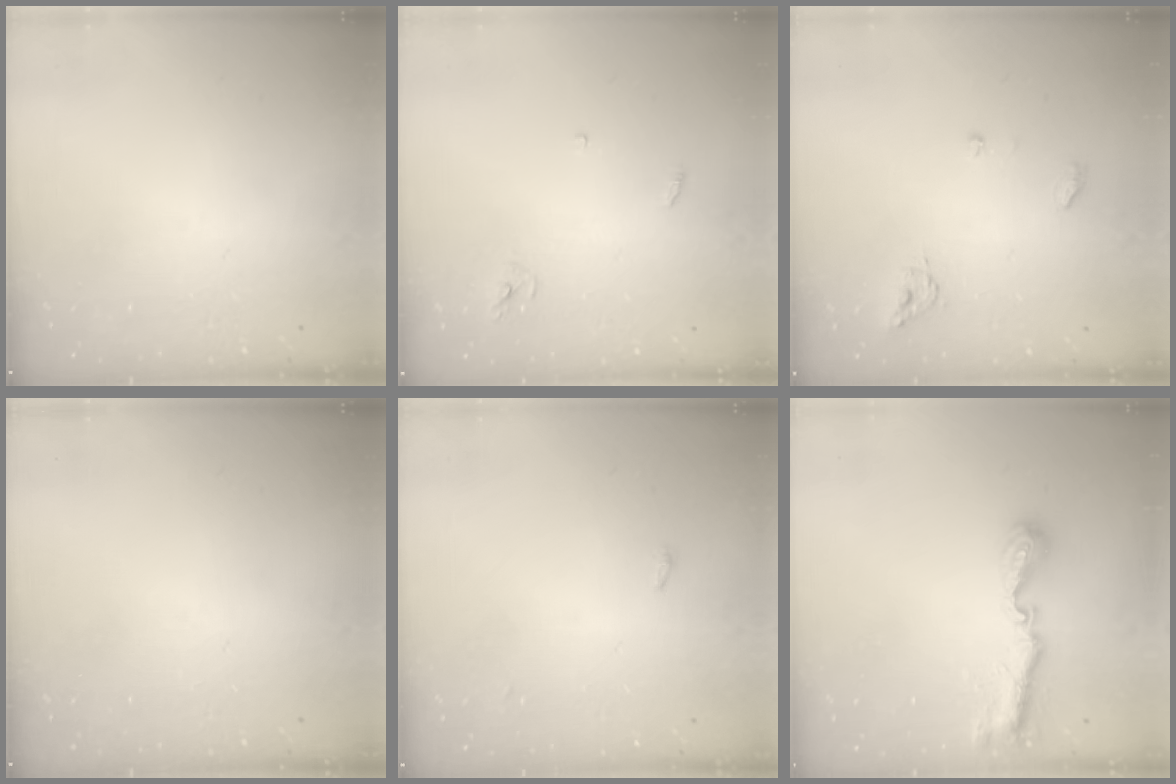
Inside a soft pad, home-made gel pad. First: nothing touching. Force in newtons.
{"total": 2.9, "press": 2.9, "slide": 0.2}
{"total": 5.2, "press": 5.2, "slide": 0.0}
{"total": 0.0}
{"total": 6.3, "press": 2.7, "slide": 5.7}
{"total": 8.8, "press": 8.8, "slide": 0.7}